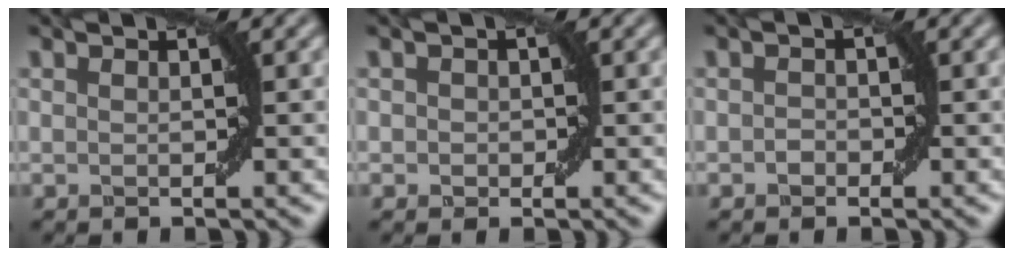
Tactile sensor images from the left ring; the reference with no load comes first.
{"total": 1.0, "force": [-0.1, 0.9, 0.2], "torque": [0.001, 0.000, -0.003]}
{"total": 0.8, "force": [-0.4, 0.6, 0.3], "torque": [-0.005, 0.000, -0.007]}